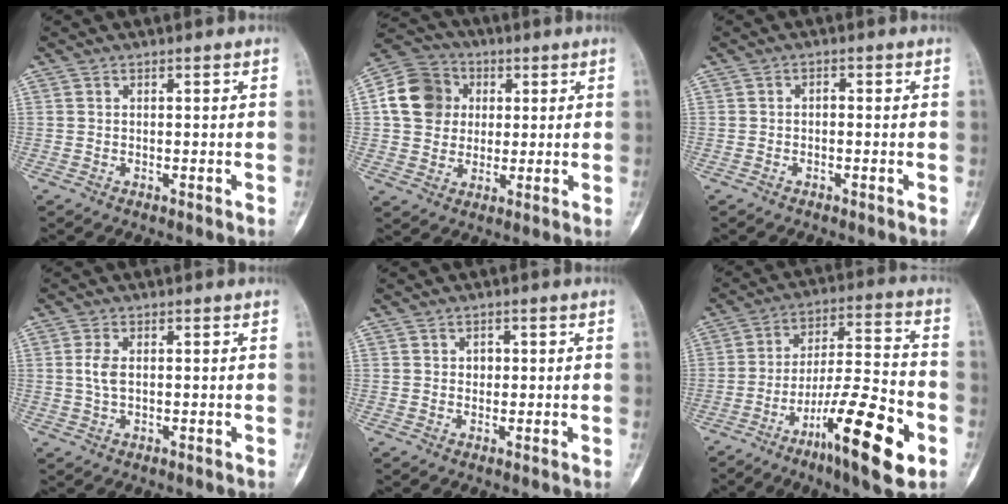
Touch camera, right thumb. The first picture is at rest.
{"total": 11.9, "force": [2.0, 10.4, 5.4], "torque": [-0.083, 0.009, 0.026]}
{"total": 0.9, "force": [-0.4, 0.6, 0.6], "torque": [-0.004, 0.008, -0.011]}
{"total": 3.0, "force": [0.4, 1.6, 2.5], "torque": [-0.055, 0.002, 0.009]}
{"total": 1.5, "force": [0.2, 1.3, 0.7], "torque": [0.000, 0.003, 0.001]}
{"total": 19.0, "force": [-8.6, 4.2, 16.4], "torque": [-0.271, 0.051, -0.135]}